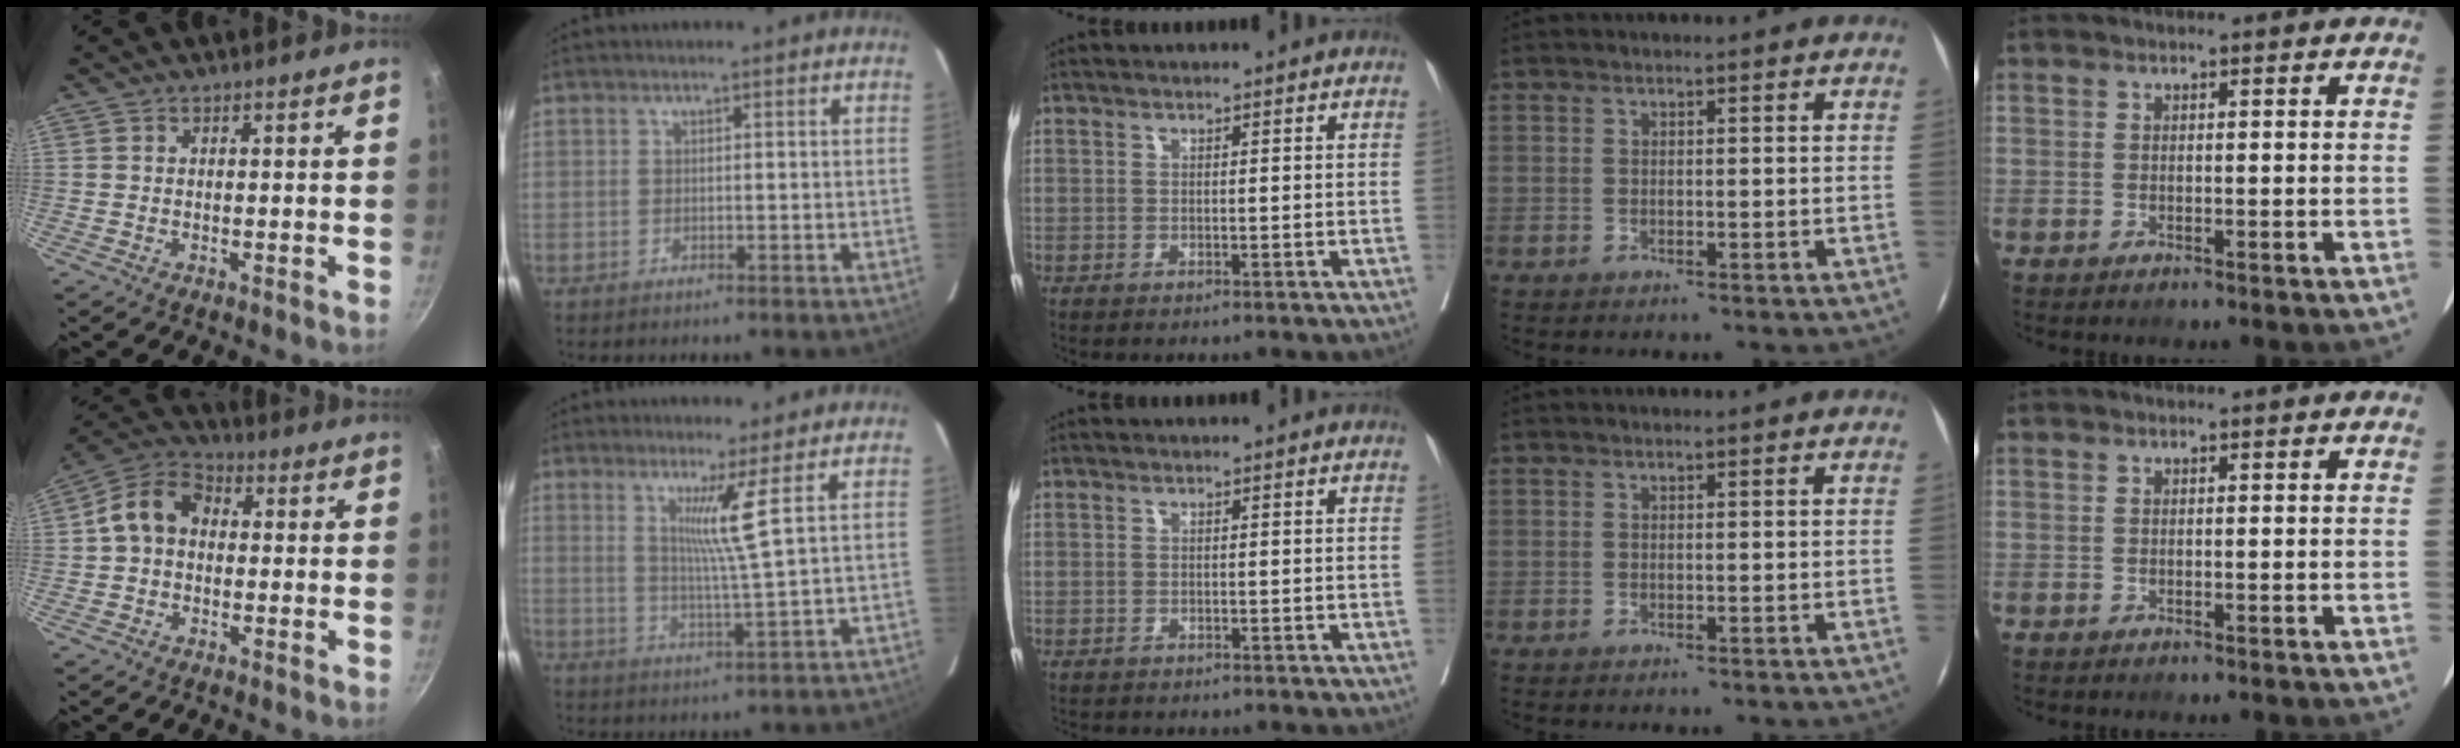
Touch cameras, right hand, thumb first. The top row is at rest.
{"thumb": {"total": 9.8, "force": [0.5, 7.3, 6.4], "torque": [-0.106, 0.032, -0.007]}, "index": {"total": 5.9, "force": [2.4, -2.0, 5.0], "torque": [-0.093, -0.021, 0.049]}, "middle": {"total": 1.9, "force": [-1.7, 0.7, 0.6], "torque": [-0.018, -0.005, -0.023]}}